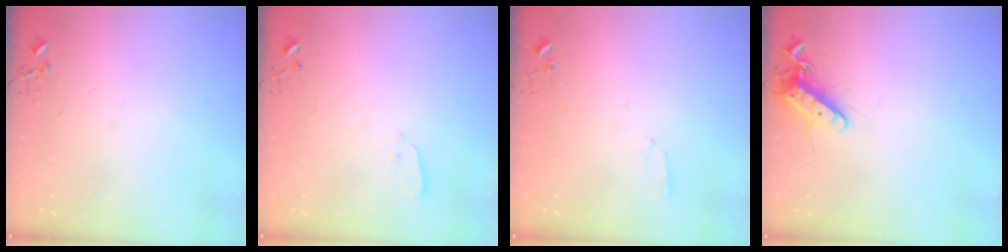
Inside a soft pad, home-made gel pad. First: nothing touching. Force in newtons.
{"total": 2.9, "press": 2.8, "slide": 0.7}
{"total": 4.1, "press": 4.0, "slide": 0.8}
{"total": 12.1, "press": 12.1, "slide": 0.9}